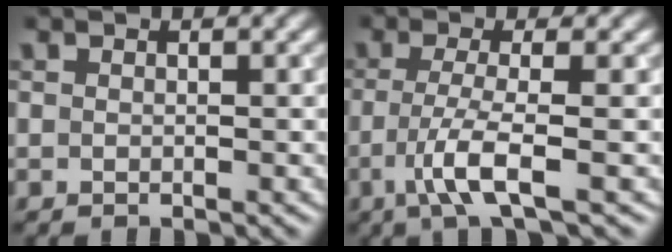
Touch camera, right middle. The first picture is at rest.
{"total": 4.1, "force": [-1.4, 0.7, 3.8], "torque": [-0.073, -0.006, -0.035]}